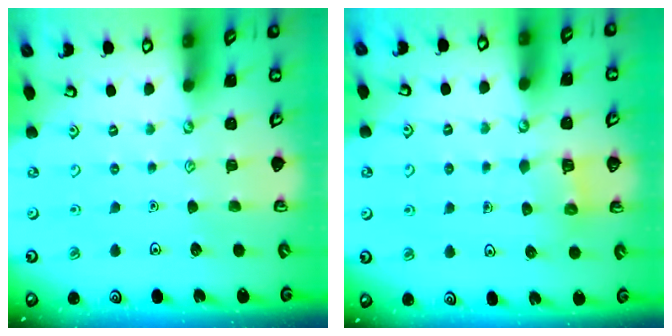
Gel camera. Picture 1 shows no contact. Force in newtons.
{"total": 5.1, "press": 5.1, "slide": 0.3}